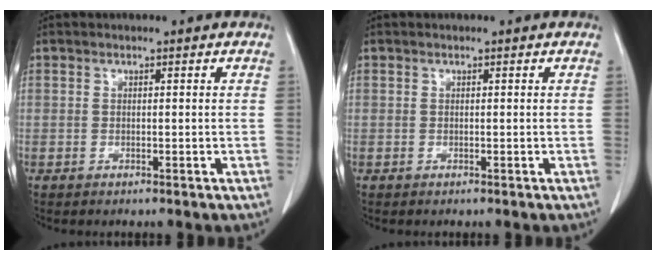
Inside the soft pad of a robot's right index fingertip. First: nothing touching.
{"total": 0.0}